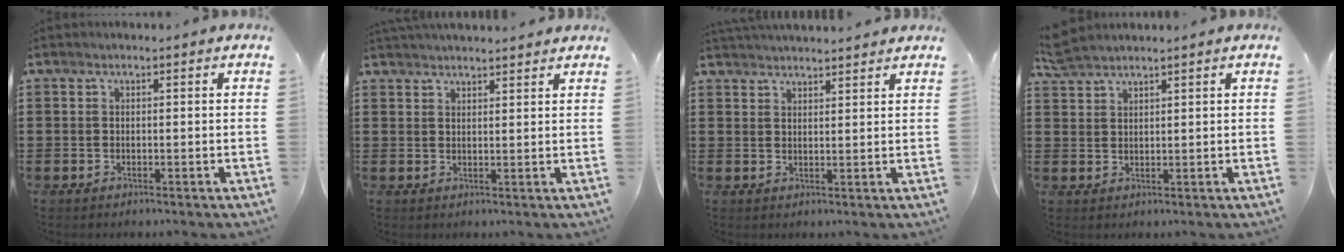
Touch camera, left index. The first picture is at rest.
{"total": 2.2, "force": [2.2, 0.0, 0.0], "torque": [-0.006, -0.001, 0.043]}
{"total": 2.5, "force": [2.5, -0.1, 0.0], "torque": [-0.007, -0.005, 0.049]}
{"total": 2.9, "force": [2.8, 0.3, 0.9], "torque": [-0.025, 0.000, 0.054]}